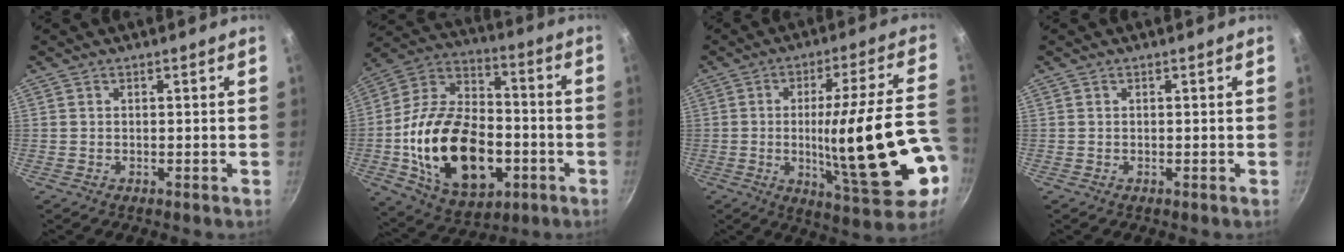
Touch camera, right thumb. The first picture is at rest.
{"total": 26.3, "force": [-5.6, 16.7, 19.5], "torque": [-0.324, 0.038, -0.091]}
{"total": 23.4, "force": [-4.2, 5.3, 22.4], "torque": [-0.312, 0.016, -0.041]}
{"total": 0.0}